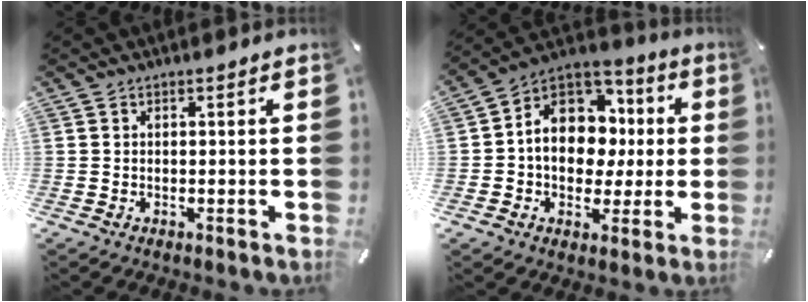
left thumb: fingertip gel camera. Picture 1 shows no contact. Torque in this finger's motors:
{"motor_torque": [2.18, 2.83, 1.13, -0.76, 0.19]}